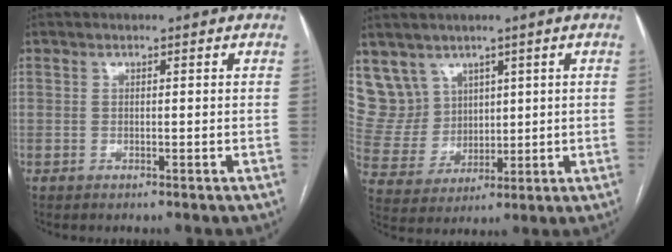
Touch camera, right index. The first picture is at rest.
{"total": 8.5, "force": [5.5, 6.5, 0.3], "torque": [-0.017, 0.029, 0.128]}